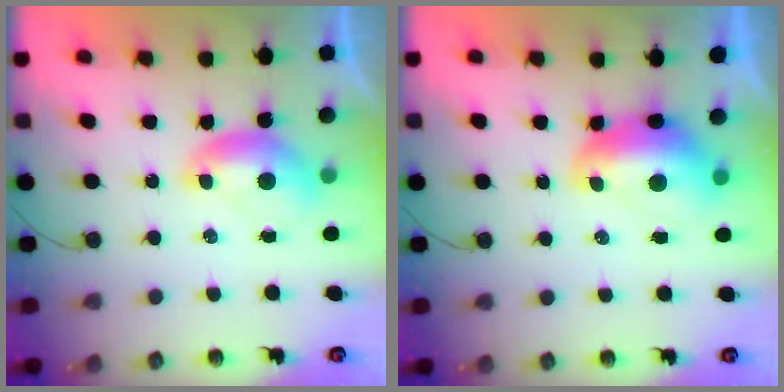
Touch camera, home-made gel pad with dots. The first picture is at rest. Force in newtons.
{"total": 2.9, "press": 2.8, "slide": 0.7}